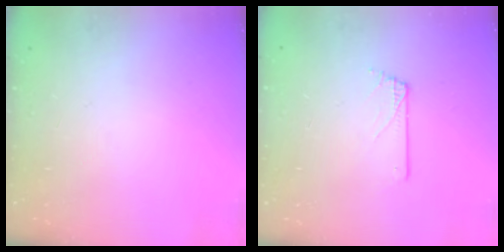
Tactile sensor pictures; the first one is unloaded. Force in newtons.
{"total": 0.6, "press": 0.6, "slide": 0.1}